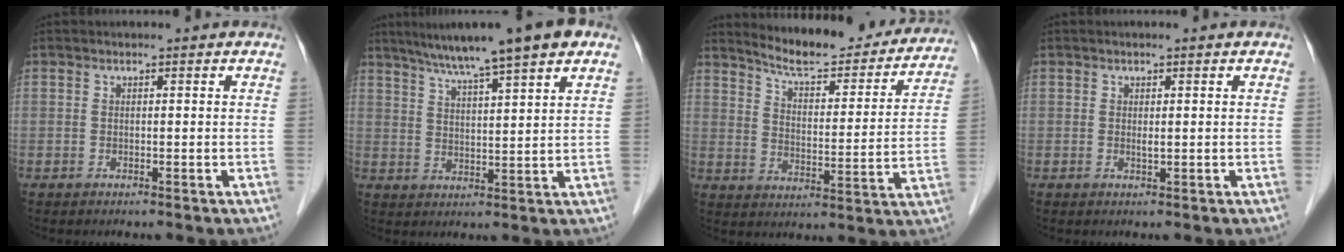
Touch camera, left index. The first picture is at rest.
{"total": 11.5, "force": [8.6, 0.2, 7.7], "torque": [-0.124, 0.019, 0.132]}
{"total": 18.8, "force": [17.4, 3.6, 6.1], "torque": [-0.077, -0.030, 0.230]}
{"total": 0.7, "force": [0.1, 0.1, 0.7], "torque": [-0.018, -0.004, 0.002]}